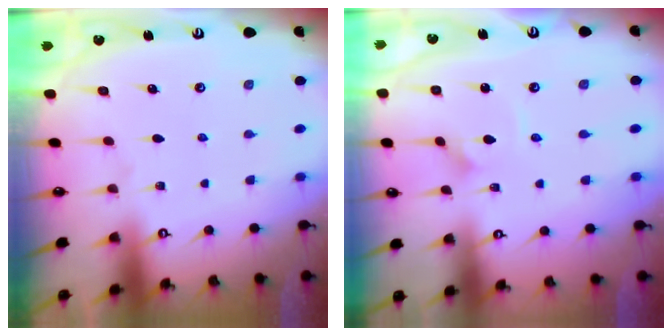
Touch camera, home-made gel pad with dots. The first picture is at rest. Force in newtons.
{"total": 2.3, "press": 2.3, "slide": 0.1}